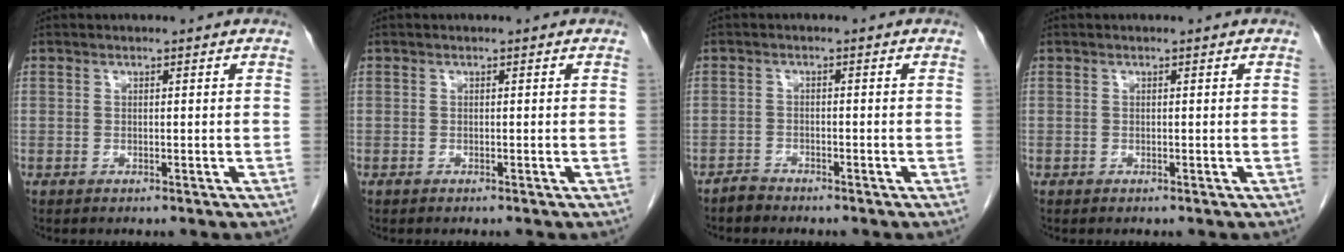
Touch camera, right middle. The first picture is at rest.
{"total": 0.0}
{"total": 1.6, "force": [-1.5, 0.4, -0.1], "torque": [-0.001, -0.001, -0.028]}
{"total": 0.0}